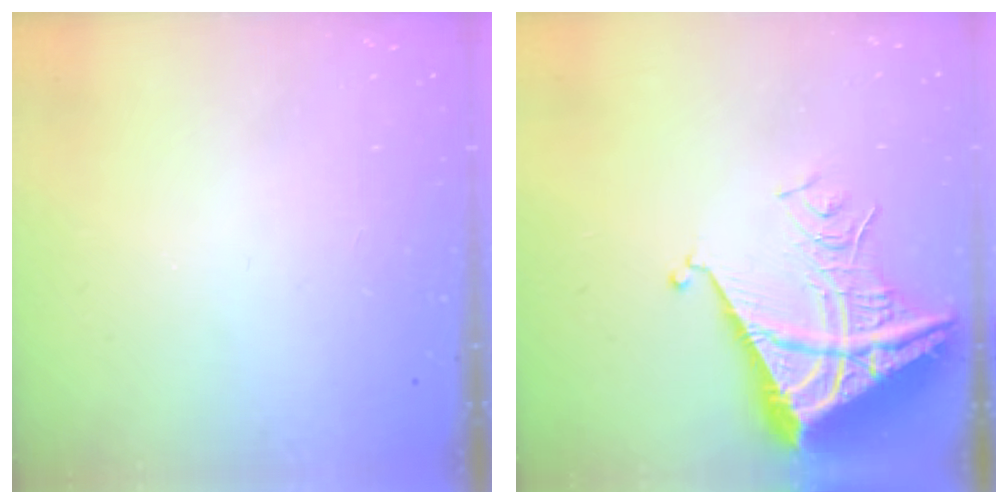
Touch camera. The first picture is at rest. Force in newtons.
{"total": 7.8, "press": 7.8, "slide": 0.7}